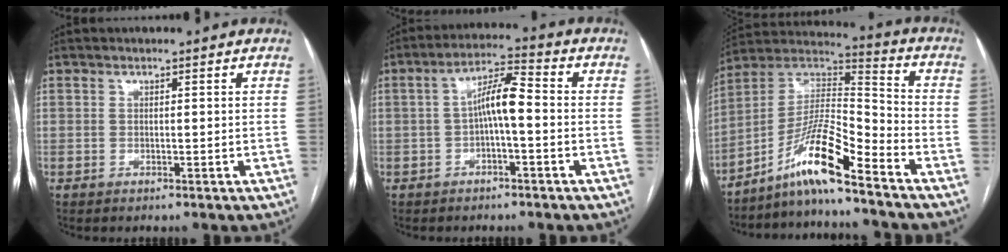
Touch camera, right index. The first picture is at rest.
{"total": 6.4, "force": [-0.6, 1.2, 6.2], "torque": [-0.111, 0.025, -0.014]}
{"total": 12.1, "force": [-8.4, 0.2, 8.8], "torque": [-0.167, 0.017, -0.156]}